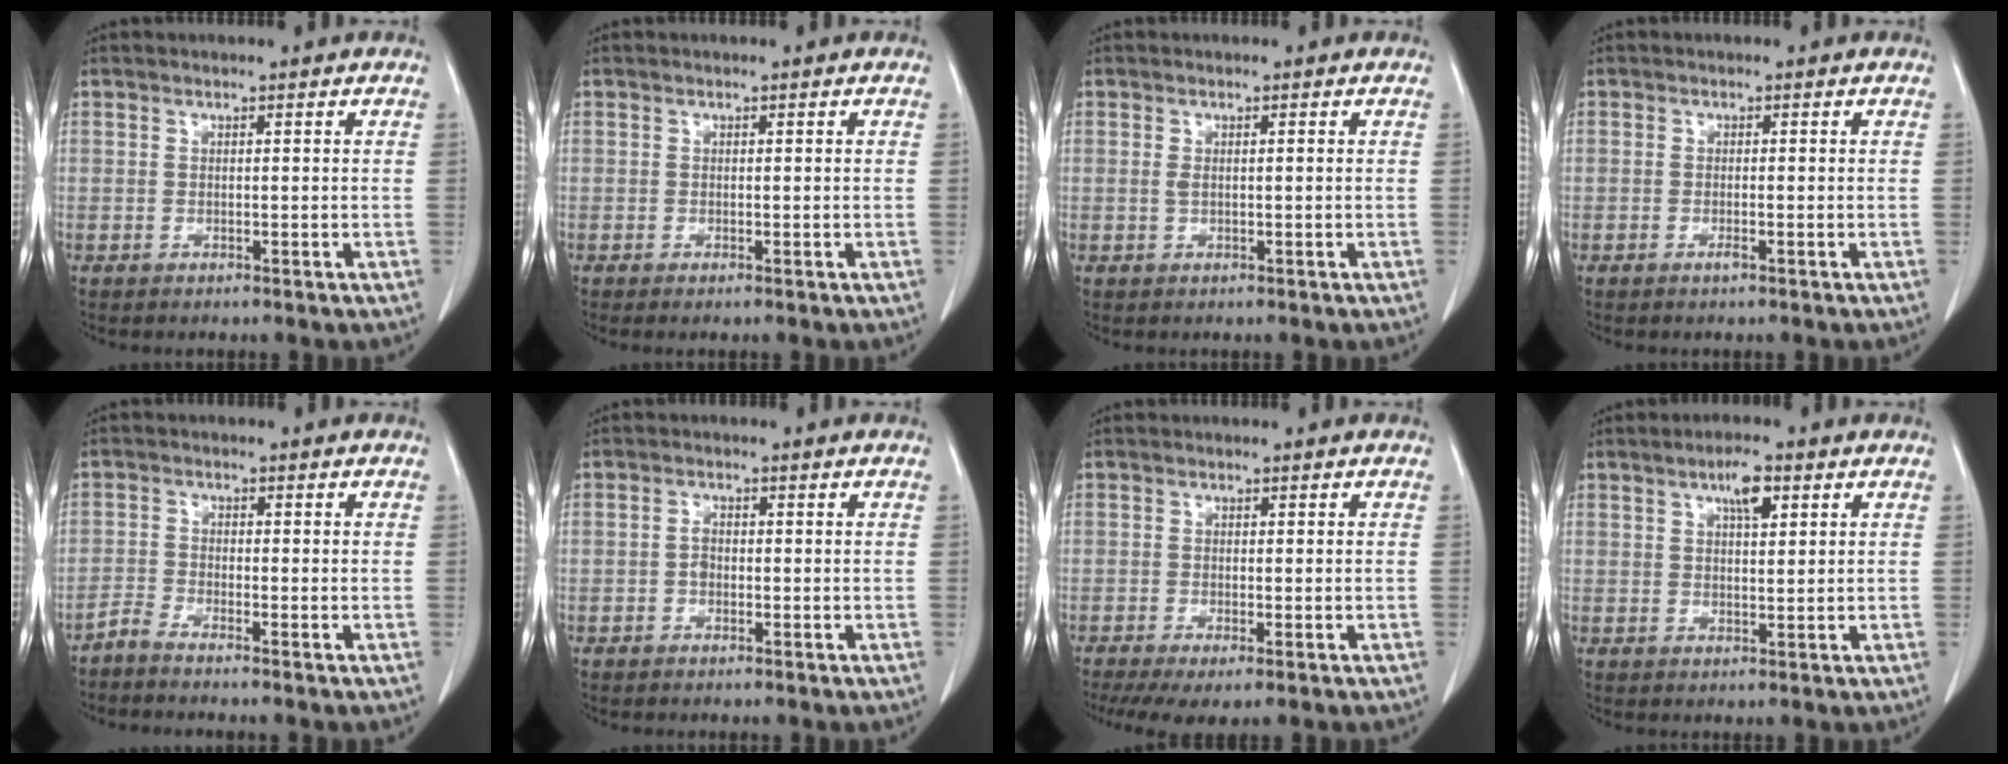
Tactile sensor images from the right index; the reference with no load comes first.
{"total": 0.9, "force": [-0.2, 0.4, 0.8], "torque": [-0.021, -0.002, -0.001]}
{"total": 1.5, "force": [0.0, 0.8, 1.3], "torque": [-0.033, 0.005, 0.003]}
{"total": 1.3, "force": [-0.6, 0.4, 1.1], "torque": [-0.020, 0.000, -0.008]}
{"total": 2.3, "force": [-1.9, 0.2, 1.1], "torque": [-0.029, 0.006, -0.042]}
{"total": 1.9, "force": [-0.4, 1.3, 1.3], "torque": [-0.022, 0.007, -0.009]}
{"total": 7.0, "force": [-3.5, 2.6, 5.5], "torque": [-0.107, -0.012, -0.055]}
{"total": 4.7, "force": [2.3, 1.6, 3.8], "torque": [-0.070, 0.003, 0.040]}